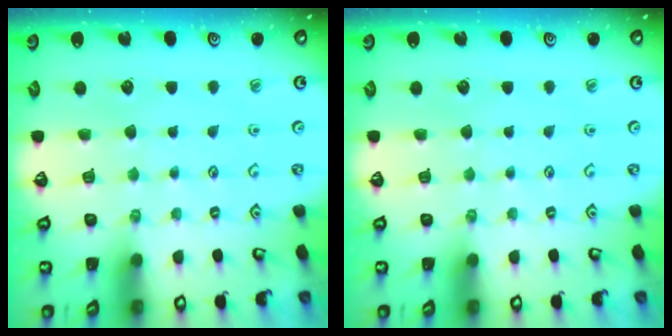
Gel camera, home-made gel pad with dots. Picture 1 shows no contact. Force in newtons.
{"total": 0.0}